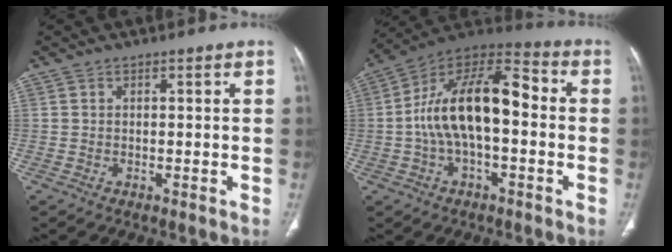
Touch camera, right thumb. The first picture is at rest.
{"total": 18.1, "force": [-0.5, 8.8, 15.8], "torque": [-0.270, 0.049, -0.018]}